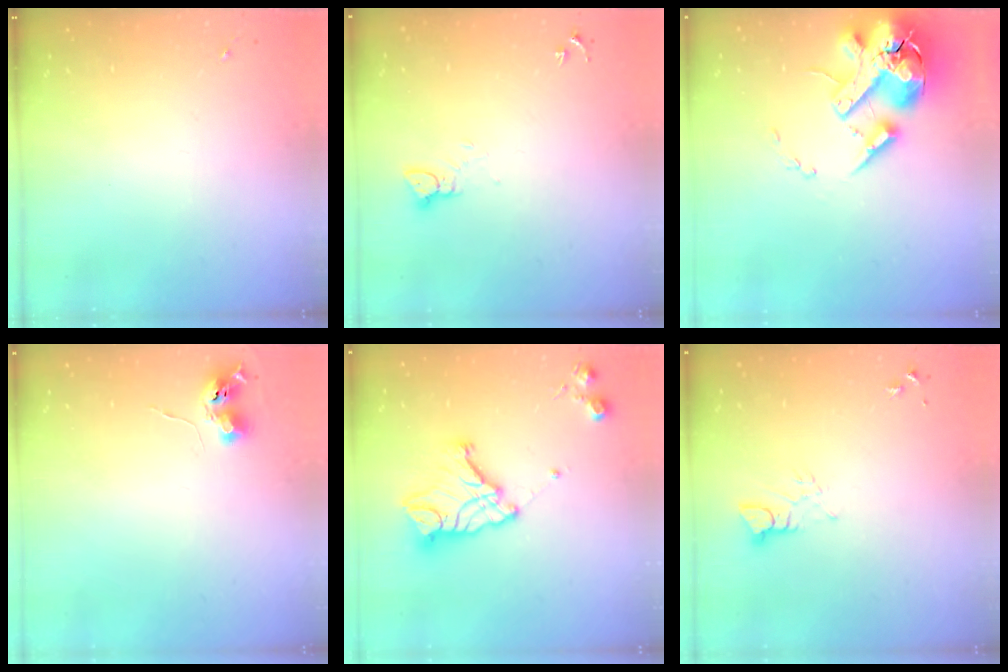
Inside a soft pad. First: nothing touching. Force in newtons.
{"total": 2.6, "press": 2.6, "slide": 0.1}
{"total": 20.7, "press": 20.4, "slide": 3.5}
{"total": 6.2, "press": 6.1, "slide": 0.8}
{"total": 15.7, "press": 15.6, "slide": 1.3}
{"total": 3.2, "press": 3.2, "slide": 0.2}